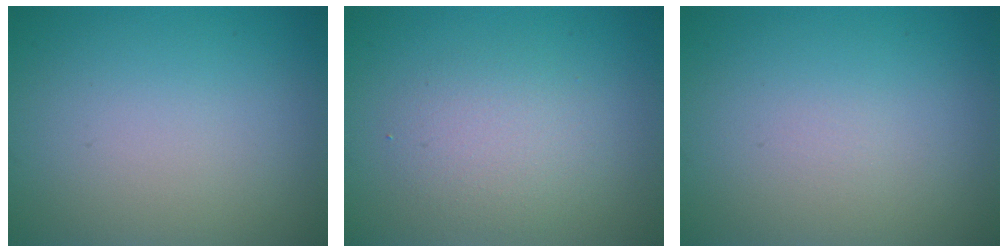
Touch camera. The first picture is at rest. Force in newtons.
{"total": 2.7, "press": 2.7, "slide": 0.2}
{"total": 0.0}